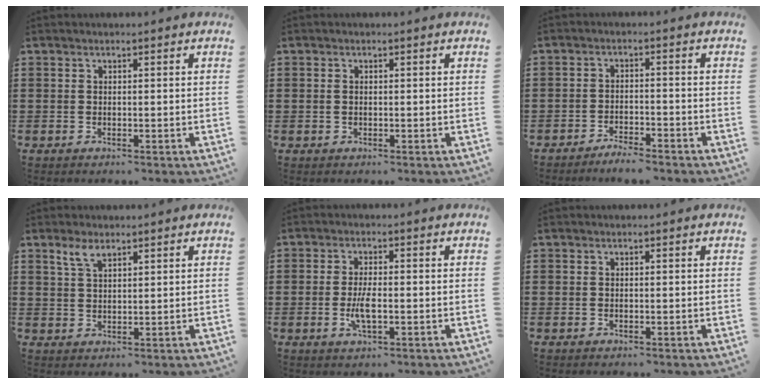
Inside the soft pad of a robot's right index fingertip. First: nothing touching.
{"total": 0.8, "force": [0.0, 0.6, 0.6], "torque": [-0.015, 0.003, 0.000]}
{"total": 2.8, "force": [-2.8, 0.0, 0.3], "torque": [-0.011, 0.001, -0.057]}
{"total": 3.2, "force": [2.2, 1.2, 2.0], "torque": [-0.045, 0.005, 0.039]}
{"total": 4.1, "force": [-0.9, 1.2, 3.8], "torque": [-0.078, -0.004, -0.020]}
{"total": 0.0}